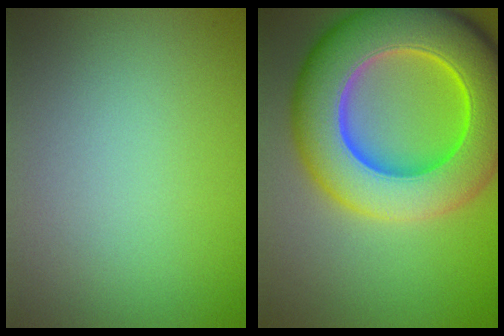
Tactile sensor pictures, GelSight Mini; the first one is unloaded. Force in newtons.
{"total": 13.5, "press": 13.5, "slide": 0.4}